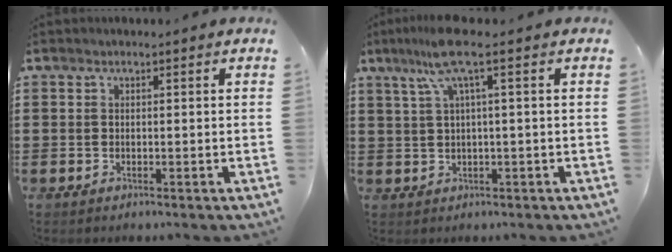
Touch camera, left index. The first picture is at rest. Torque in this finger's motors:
{"motor_torque": [1.13, -1.01, 0.58, 0.18]}